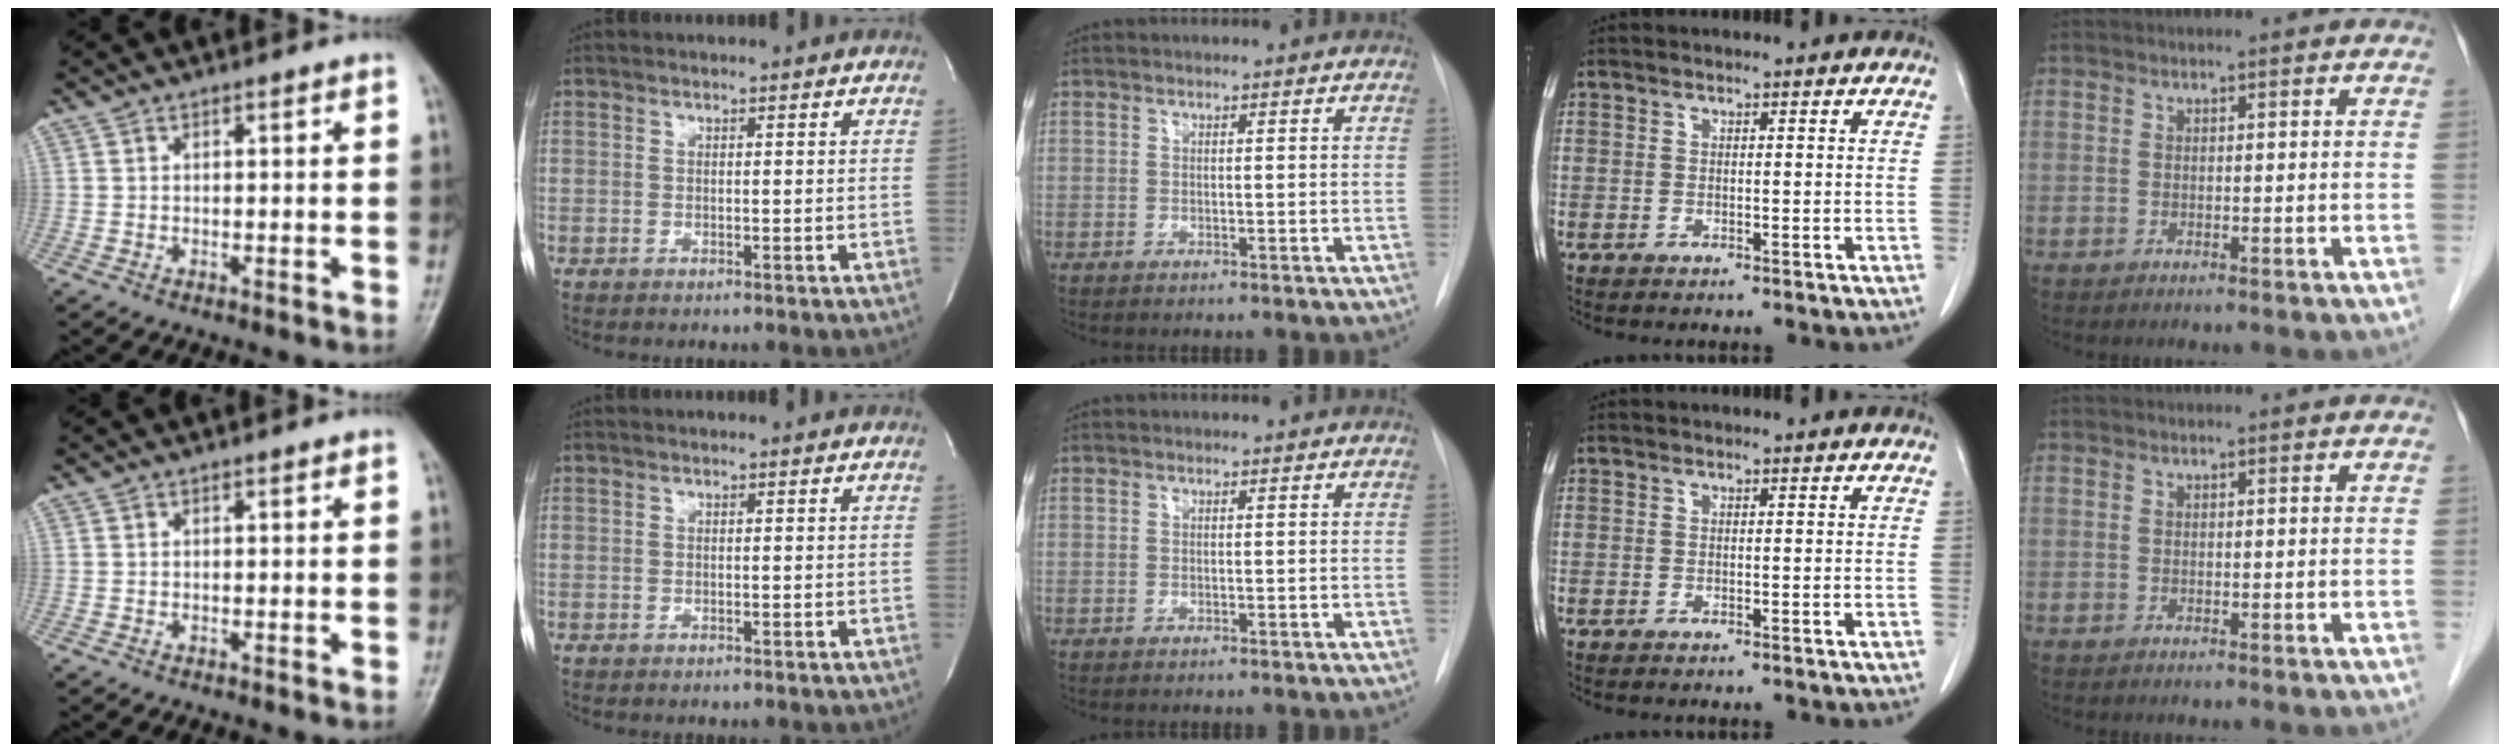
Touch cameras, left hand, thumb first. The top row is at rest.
{}